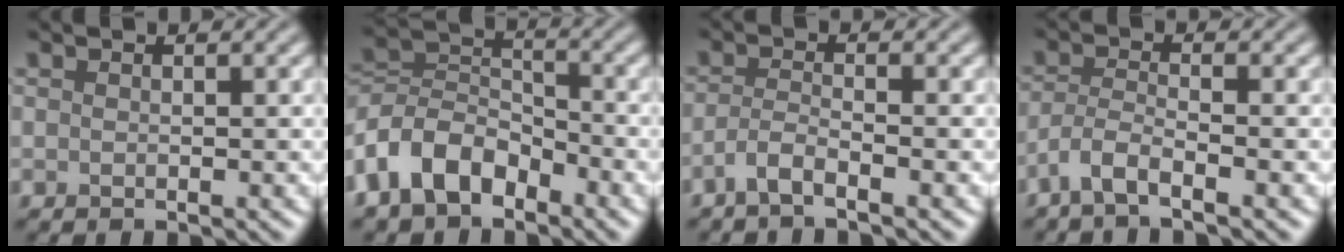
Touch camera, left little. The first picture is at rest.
{"total": 6.7, "force": [-4.0, 4.0, 3.6], "torque": [-0.071, 0.005, -0.092]}
{"total": 1.9, "force": [-1.4, 0.2, 1.3], "torque": [-0.030, -0.001, -0.038]}
{"total": 2.7, "force": [-2.0, 0.4, 1.8], "torque": [-0.040, -0.003, -0.051]}